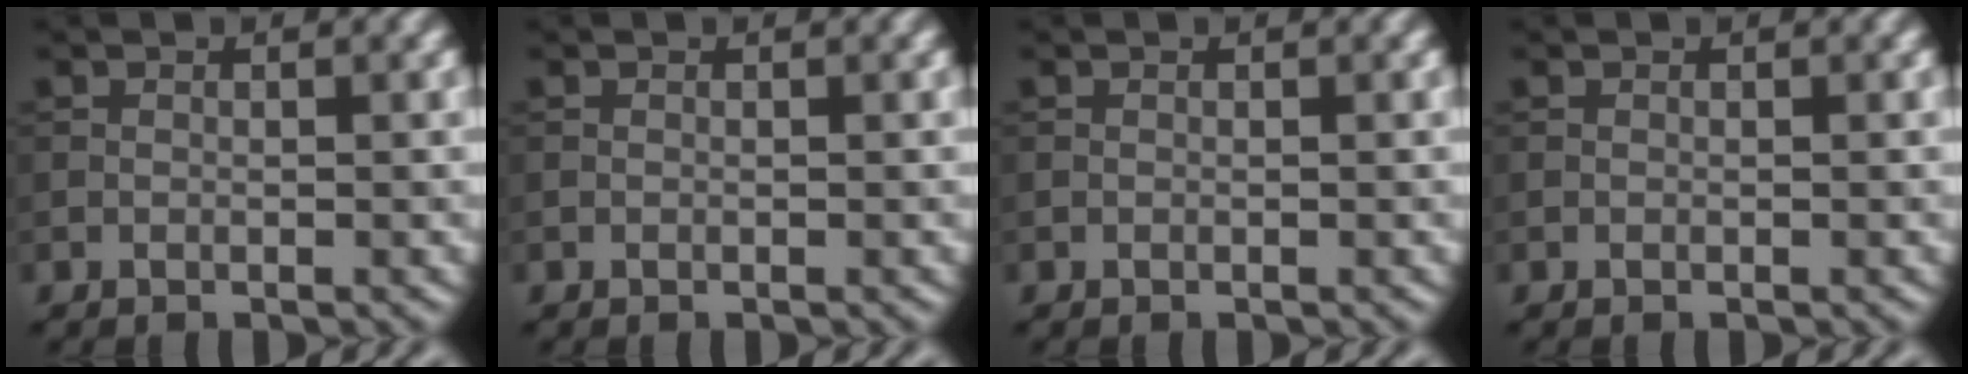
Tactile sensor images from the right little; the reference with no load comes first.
{"total": 0.0}
{"total": 0.0}
{"total": 0.0}